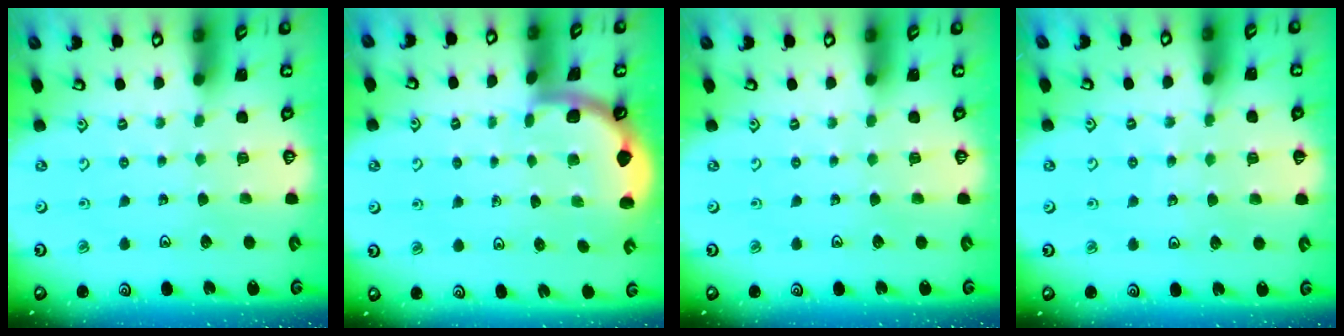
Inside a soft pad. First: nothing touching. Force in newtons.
{"total": 1.7, "press": 1.7, "slide": 0.0}
{"total": 0.0}
{"total": 4.0, "press": 3.9, "slide": 0.9}